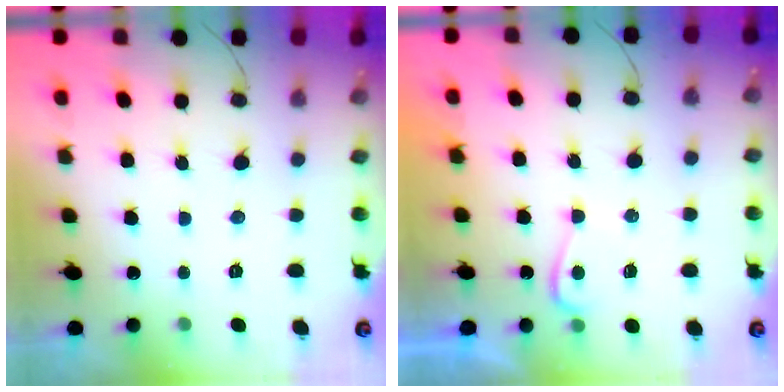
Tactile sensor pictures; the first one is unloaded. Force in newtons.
{"total": 1.2, "press": 1.1, "slide": 0.6}